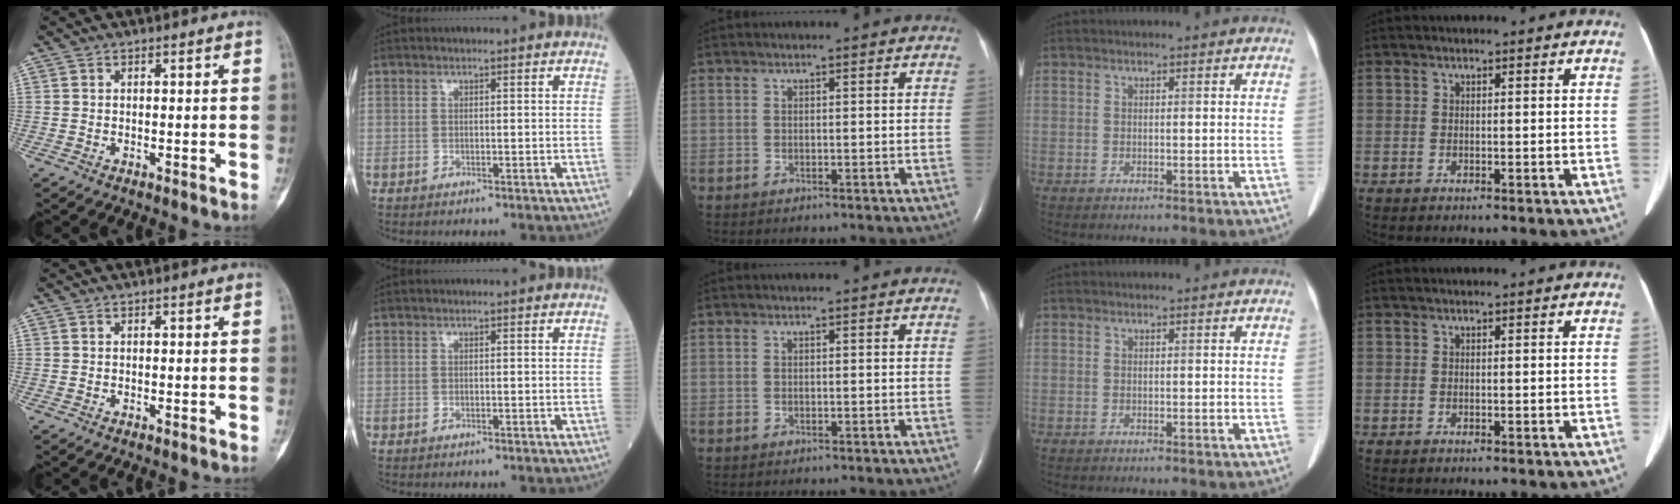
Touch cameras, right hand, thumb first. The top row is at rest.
{}